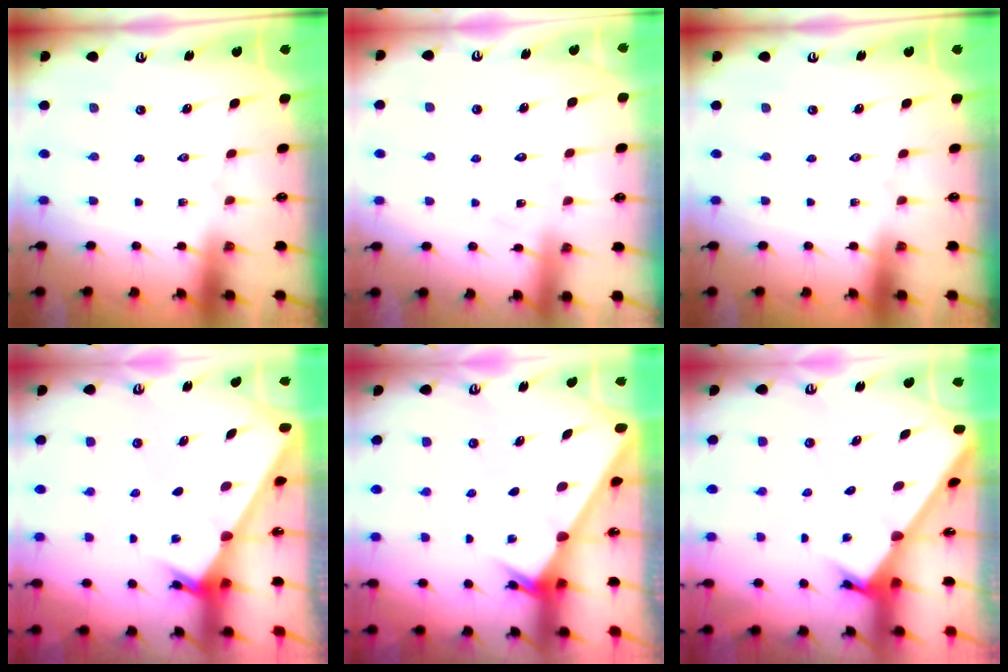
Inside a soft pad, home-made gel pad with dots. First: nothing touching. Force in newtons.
{"total": 6.2, "press": 6.1, "slide": 0.5}
{"total": 0.0}
{"total": 2.4, "press": 2.3, "slide": 0.2}
{"total": 2.0, "press": 2.0, "slide": 0.0}
{"total": 2.4, "press": 2.4, "slide": 0.3}